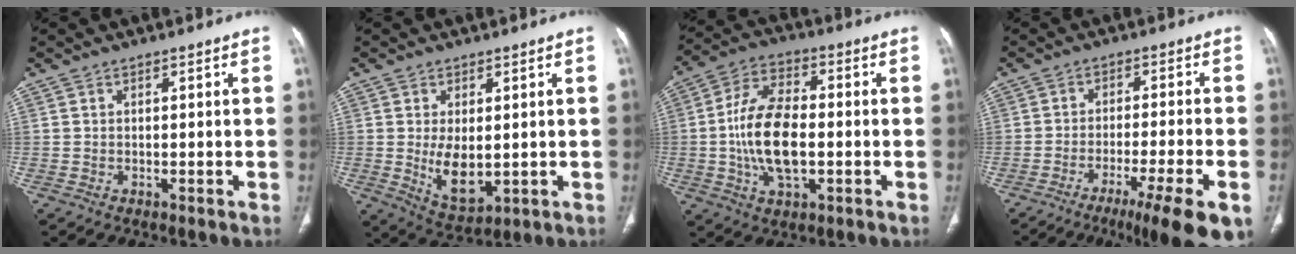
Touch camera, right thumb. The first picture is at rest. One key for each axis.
{"total": 7.7, "fx": -0.2, "fy": 4.1, "fz": 6.5, "tx": -0.100, "ty": -0.021, "tz": 0.015}
{"total": 14.4, "fx": -1.5, "fy": 7.5, "fz": 12.2, "tx": -0.234, "ty": 0.014, "tz": -0.028}
{"total": 13.2, "fx": -7.6, "fy": 1.1, "fz": 10.8, "tx": -0.145, "ty": 0.012, "tz": -0.114}